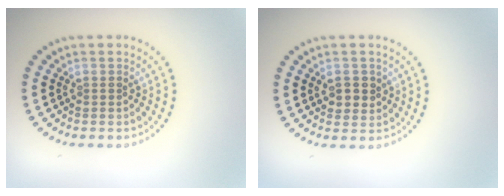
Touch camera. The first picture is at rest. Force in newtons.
{"total": 2.0, "press": 2.0, "slide": 0.4}